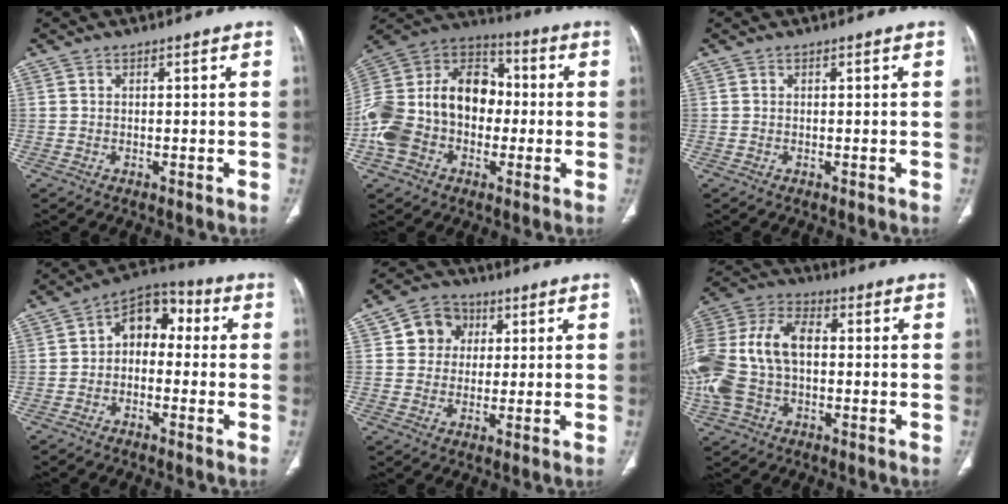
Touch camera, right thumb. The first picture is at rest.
{"total": 23.6, "force": [-2.5, 17.2, 15.9], "torque": [-0.321, 0.051, -0.045]}
{"total": 0.0}
{"total": 8.7, "force": [0.0, 6.2, 6.2], "torque": [-0.060, 0.039, -0.020]}
{"total": 7.5, "force": [2.1, 6.8, 2.4], "torque": [-0.005, 0.001, 0.031]}
{"total": 20.8, "force": [-0.1, 13.6, 15.7], "torque": [-0.377, 0.032, 0.002]}